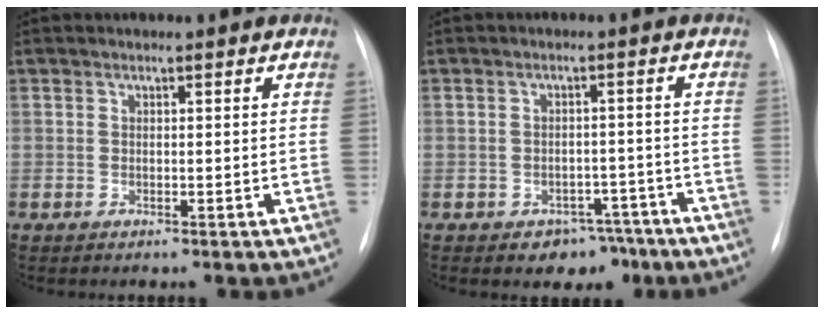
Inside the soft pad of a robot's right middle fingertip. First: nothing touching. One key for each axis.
{"total": 4.4, "fx": -3.1, "fy": 2.9, "fz": 1.2, "tx": -0.003, "ty": 0.016, "tz": -0.035}